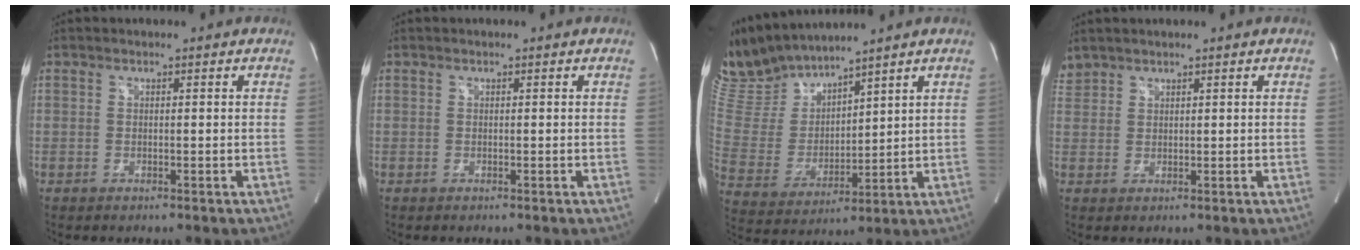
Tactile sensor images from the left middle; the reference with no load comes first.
{"total": 0.0}
{"total": 12.4, "force": [11.8, 2.2, 3.4], "torque": [-0.086, 0.004, 0.251]}
{"total": 2.2, "force": [2.1, 0.7, -0.1], "torque": [-0.002, 0.014, 0.044]}